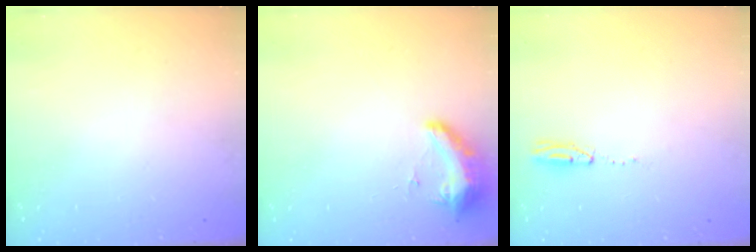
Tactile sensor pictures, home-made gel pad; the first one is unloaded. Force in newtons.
{"total": 16.9, "press": 11.4, "slide": 12.5}
{"total": 14.6, "press": 5.0, "slide": 13.7}